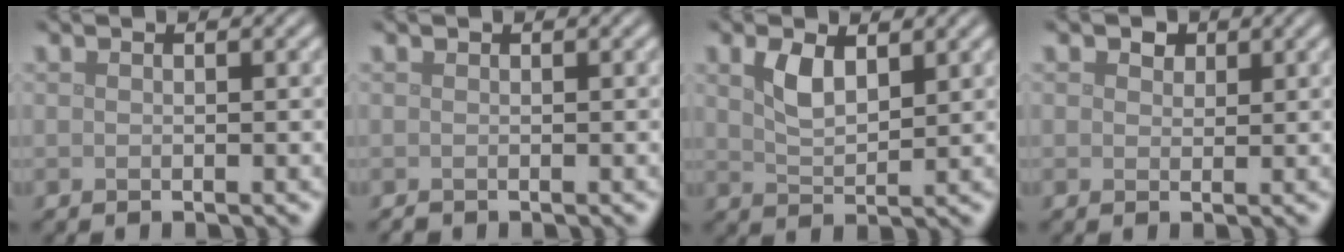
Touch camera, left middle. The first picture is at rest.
{"total": 0.0}
{"total": 2.9, "force": [1.5, 1.3, 2.1], "torque": [-0.048, 0.000, 0.034]}
{"total": 1.4, "force": [0.8, 1.0, 0.6], "torque": [-0.009, -0.001, 0.009]}